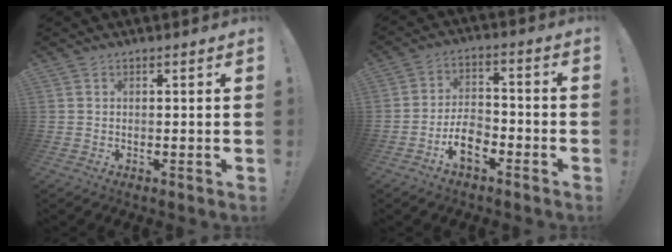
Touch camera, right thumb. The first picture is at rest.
{"total": 8.8, "force": [-4.8, 5.0, 5.5], "torque": [-0.104, 0.022, -0.086]}